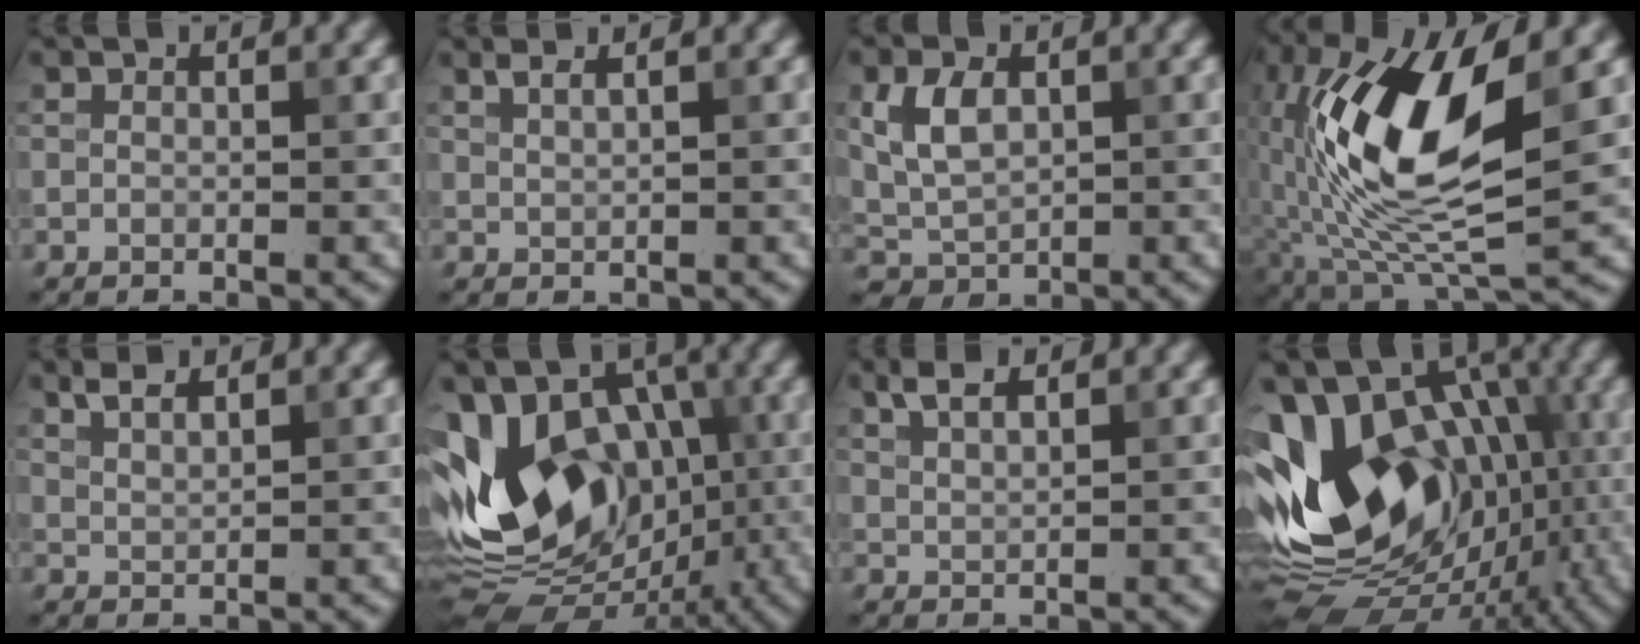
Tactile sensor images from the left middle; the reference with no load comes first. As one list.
[{"total": 1.6, "force": [1.2, 0.6, 0.8], "torque": [-0.009, -0.002, 0.017]}, {"total": 4.0, "force": [0.7, 2.7, 2.9], "torque": [-0.063, 0.001, 0.016]}, {"total": 12.4, "force": [1.1, 4.5, 11.5], "torque": [-0.218, 0.001, 0.016]}, {"total": 1.8, "force": [1.6, 0.5, 0.8], "torque": [-0.017, 0.005, 0.031]}, {"total": 14.2, "force": [-1.1, 10.2, 9.9], "torque": [-0.192, 0.011, -0.040]}, {"total": 2.3, "force": [1.7, 0.8, 1.3], "torque": [-0.028, 0.004, 0.035]}, {"total": 16.6, "force": [-0.6, 11.6, 11.9], "torque": [-0.213, 0.021, -0.029]}]